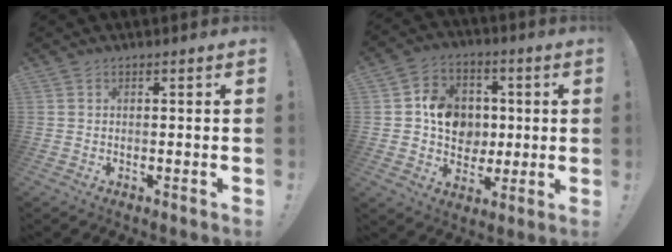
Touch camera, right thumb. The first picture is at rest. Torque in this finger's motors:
{"motor_torque": [0.79, 0.81, 0.19, -0.20, 0.07]}